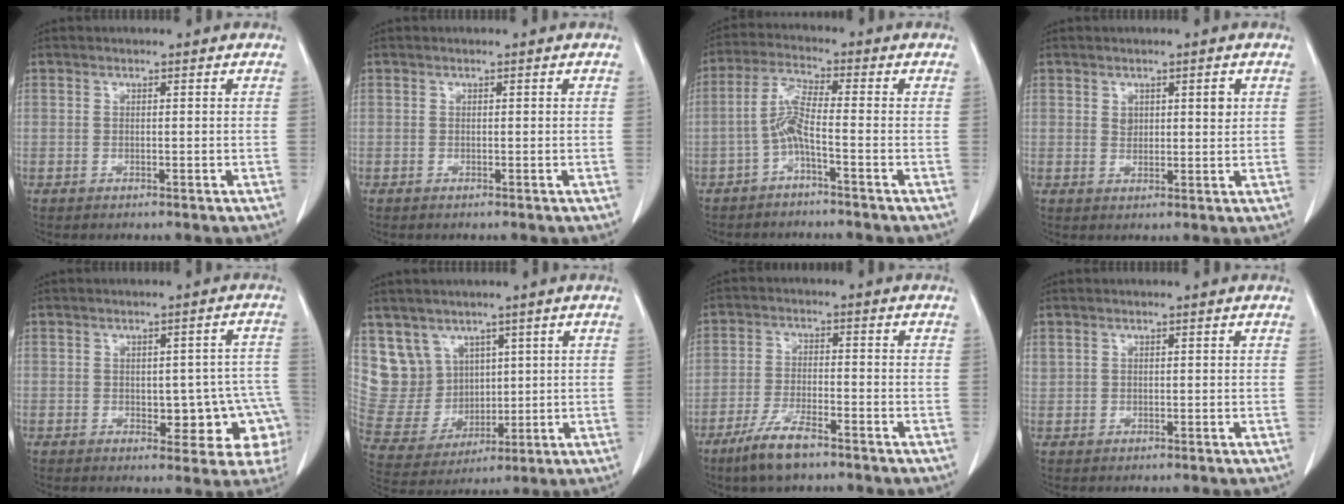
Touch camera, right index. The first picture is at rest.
{"total": 0.0}
{"total": 5.0, "force": [-2.0, 0.1, 4.6], "torque": [-0.099, 0.011, -0.044]}
{"total": 3.0, "force": [1.2, 1.5, 2.3], "torque": [-0.035, 0.004, 0.021]}
{"total": 9.8, "force": [-2.1, 5.0, 8.1], "torque": [-0.068, 0.027, -0.019]}
{"total": 8.3, "force": [4.8, 6.8, 0.6], "torque": [-0.024, 0.026, 0.114]}
{"total": 7.1, "force": [-5.1, 1.3, 4.8], "torque": [-0.099, -0.011, -0.092]}
{"total": 0.7, "force": [0.5, 0.5, 0.1], "torque": [0.004, 0.011, 0.010]}